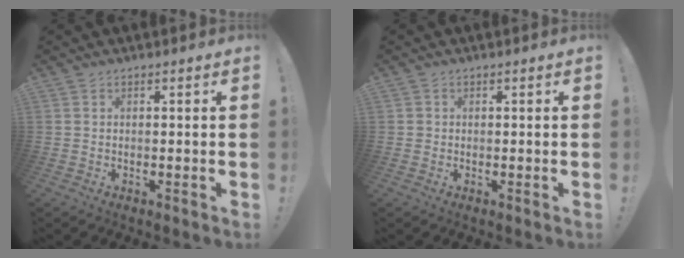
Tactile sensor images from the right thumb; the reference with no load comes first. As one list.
[{"total": 1.0, "force": [0.1, 1.0, 0.1], "torque": [-0.008, 0.005, 0.004]}]